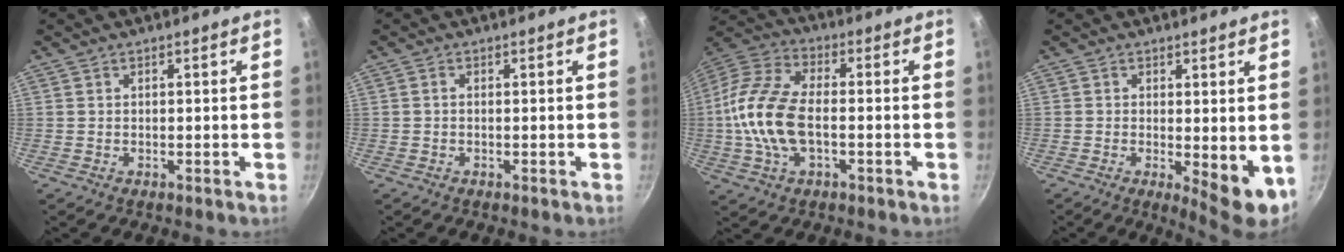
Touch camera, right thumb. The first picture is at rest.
{"total": 0.5, "force": [0.0, 0.3, 0.5], "torque": [-0.011, 0.003, -0.001]}
{"total": 15.6, "force": [-1.9, 8.5, 13.0], "torque": [-0.255, 0.032, -0.052]}
{"total": 6.8, "force": [-0.4, 2.3, 6.3], "torque": [-0.084, -0.015, -0.001]}